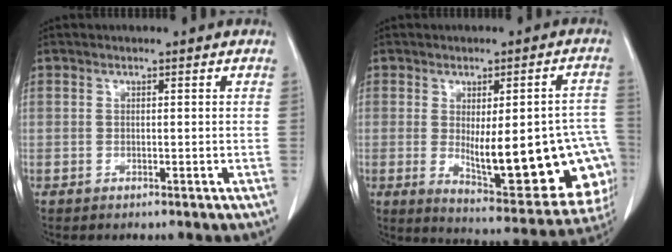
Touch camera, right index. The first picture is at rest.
{"total": 22.3, "force": [-3.6, 6.9, 20.9], "torque": [-0.186, 0.007, -0.019]}